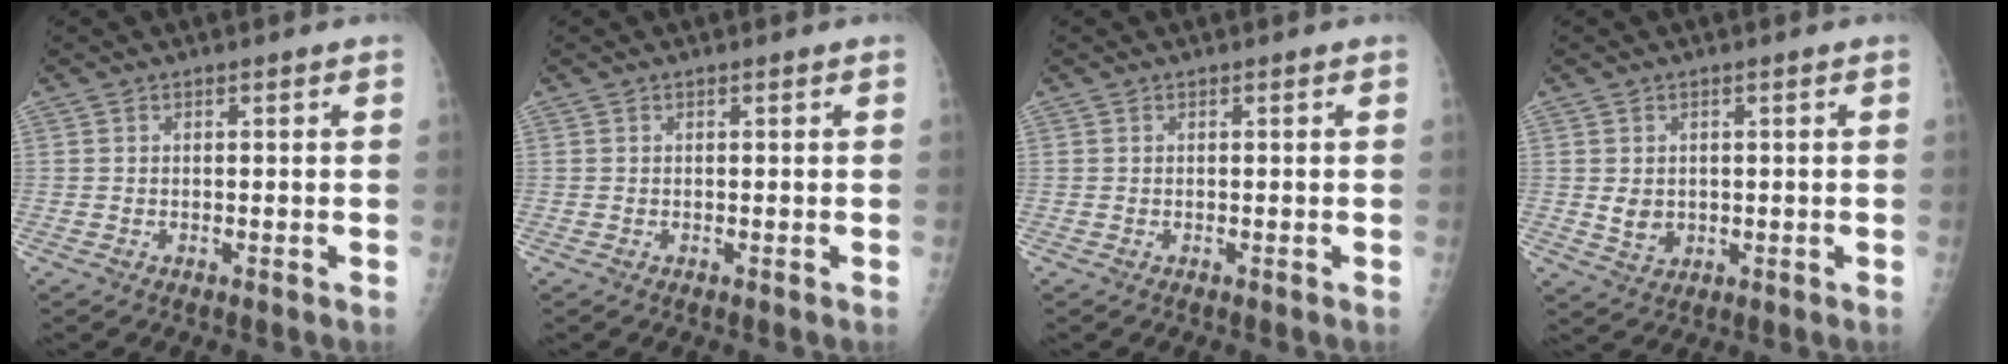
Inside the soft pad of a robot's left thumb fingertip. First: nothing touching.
{"total": 0.0}
{"total": 0.0}
{"total": 3.6, "force": [0.2, 2.9, 2.0], "torque": [-0.022, -0.005, 0.014]}